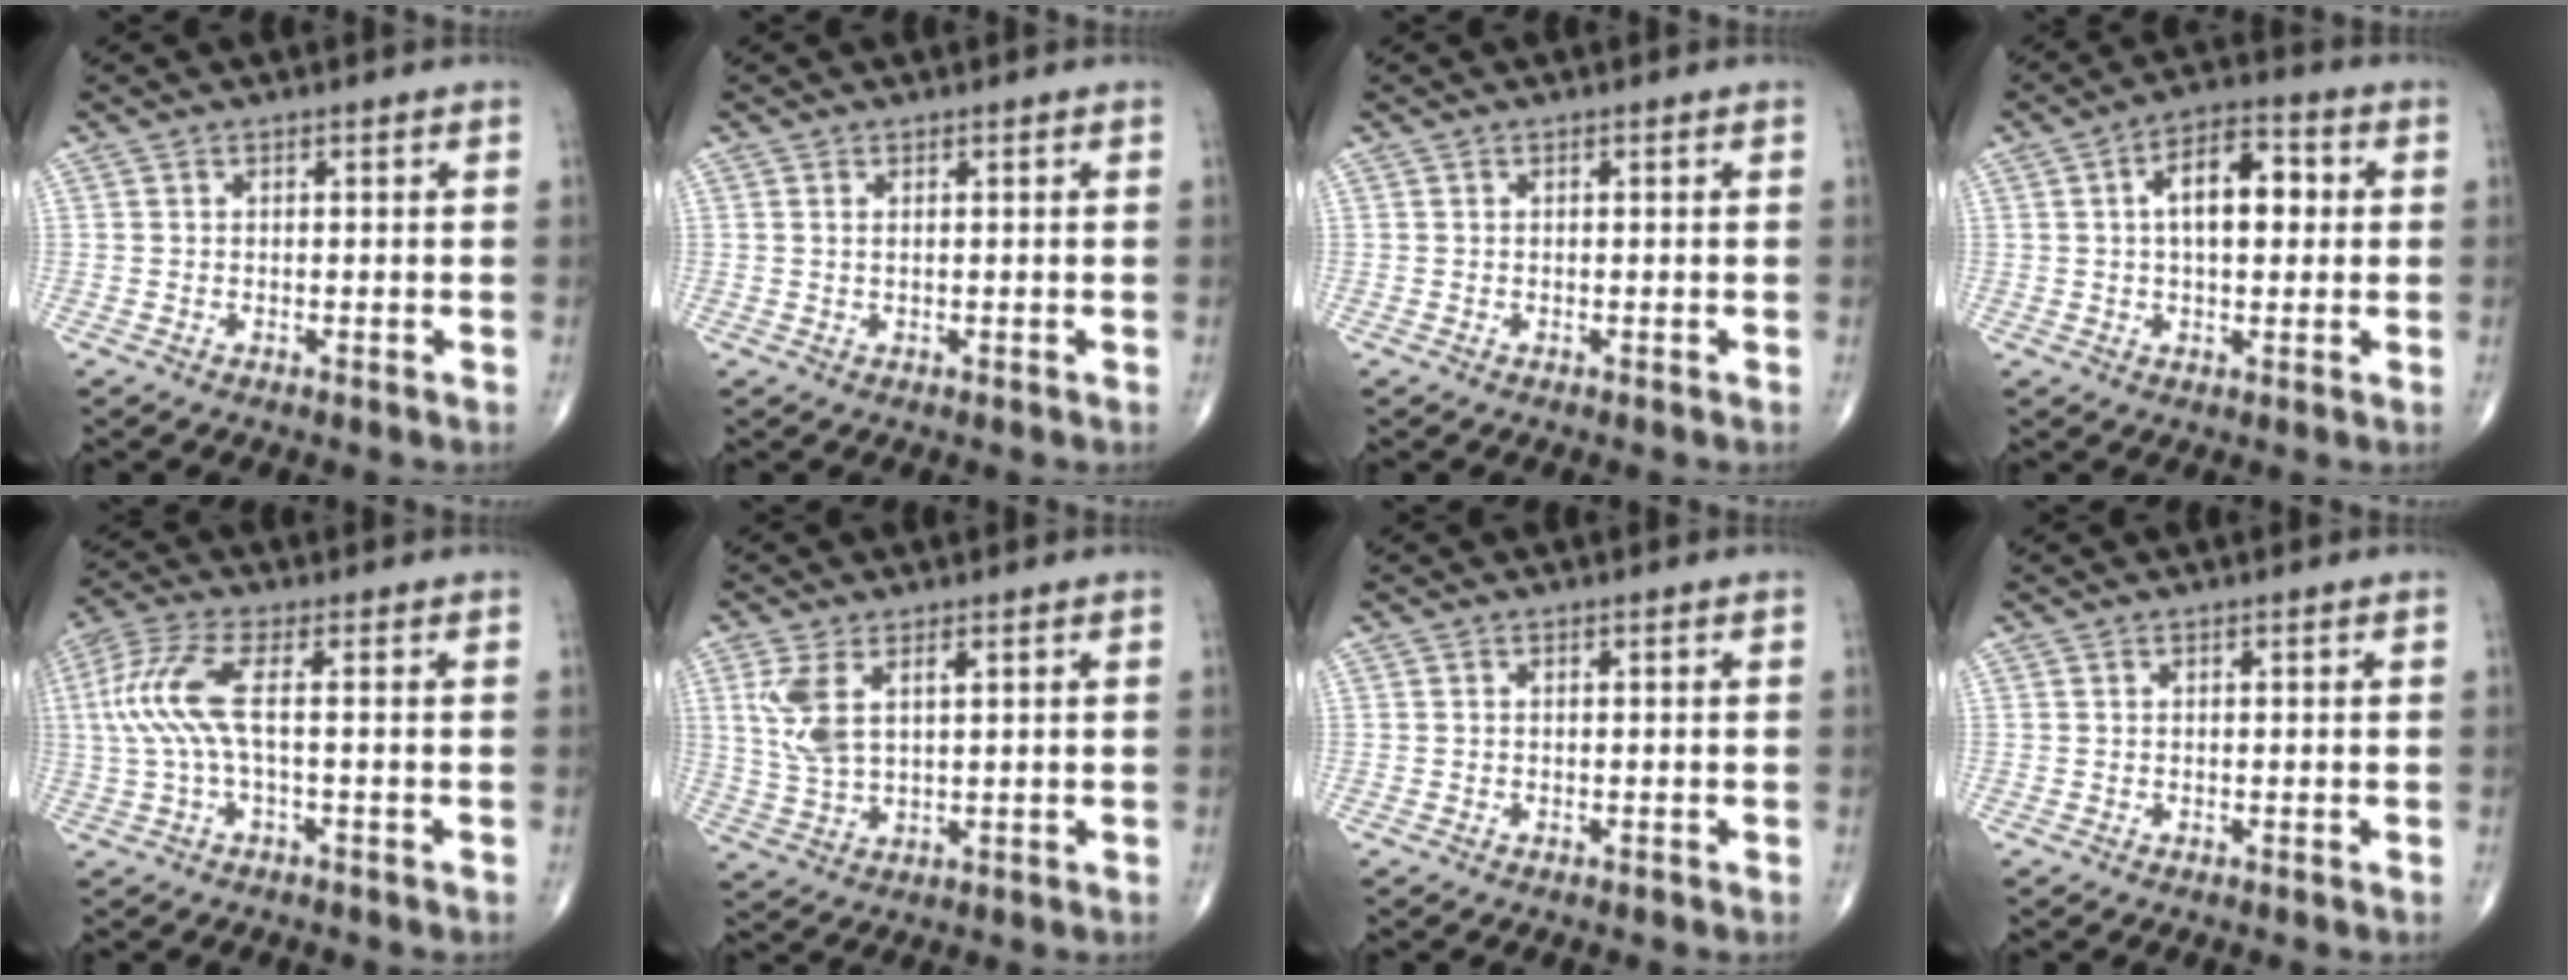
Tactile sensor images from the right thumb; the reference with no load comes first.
{"total": 0.6, "force": [0.3, 0.2, 0.6], "torque": [-0.015, 0.000, 0.006]}
{"total": 0.0}
{"total": 10.4, "force": [1.6, 5.4, 8.8], "torque": [-0.125, 0.019, 0.020]}
{"total": 8.6, "force": [0.4, 2.2, 8.3], "torque": [-0.224, 0.022, 0.004]}
{"total": 7.3, "force": [2.5, 3.3, 6.0], "torque": [-0.133, -0.002, 0.060]}
{"total": 0.0}
{"total": 0.0}